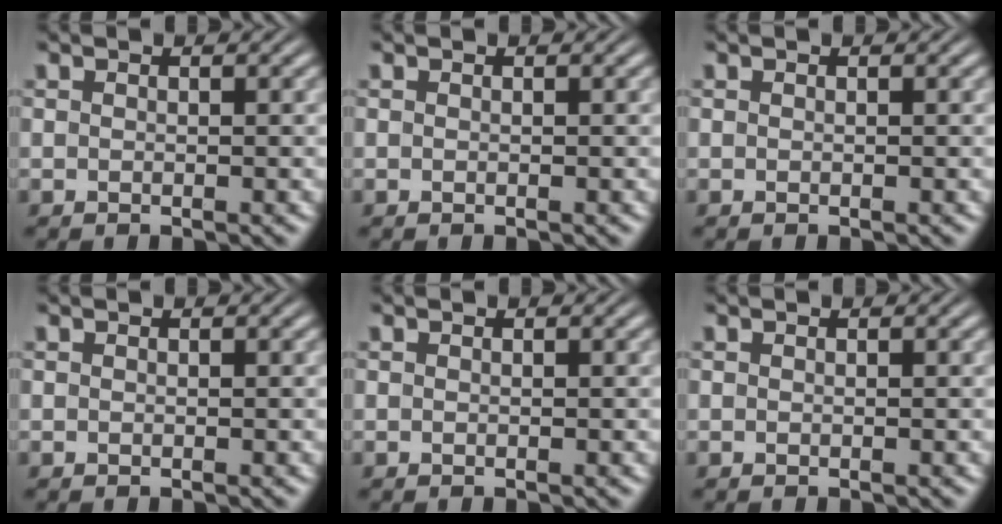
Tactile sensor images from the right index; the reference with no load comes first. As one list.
[{"total": 0.0}, {"total": 0.0}, {"total": 0.0}, {"total": 0.0}, {"total": 0.0}]